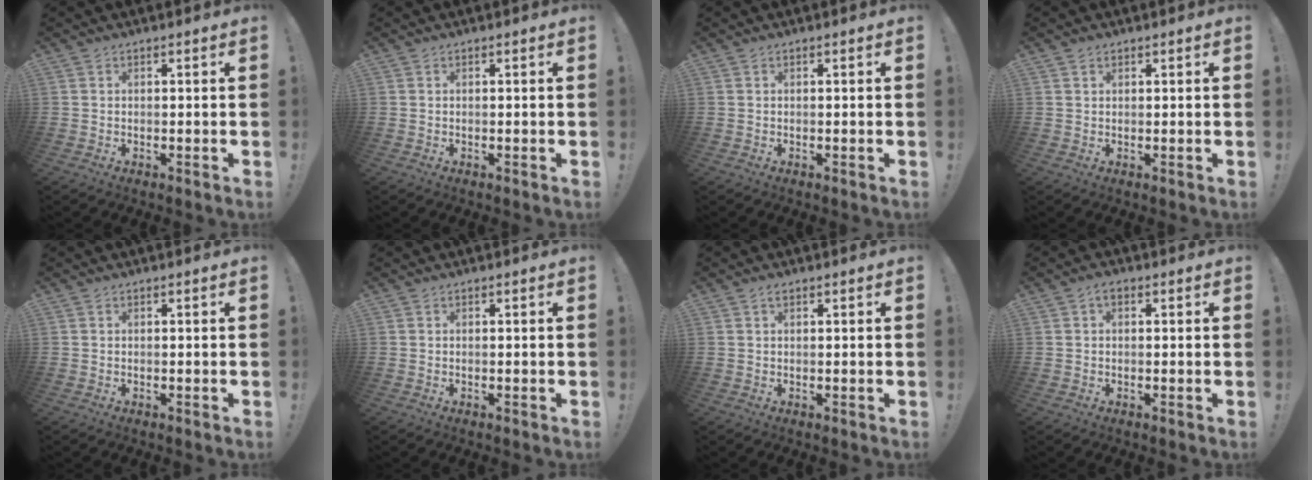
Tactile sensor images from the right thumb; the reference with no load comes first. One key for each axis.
{"total": 0.0}
{"total": 0.0}
{"total": 1.0, "fx": 0.8, "fy": 0.6, "fz": 0.2, "tx": 0.002, "ty": -0.003, "tz": 0.015}
{"total": 0.0}
{"total": 0.0}
{"total": 0.6, "fx": 0.4, "fy": 0.3, "fz": 0.4, "tx": -0.003, "ty": -0.003, "tz": 0.006}
{"total": 1.8, "fx": 0.2, "fy": 1.3, "fz": 1.3, "tx": -0.019, "ty": 0.002, "tz": 0.002}